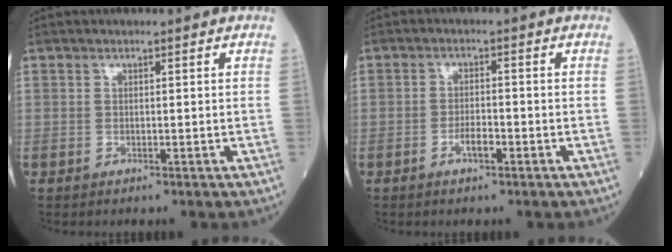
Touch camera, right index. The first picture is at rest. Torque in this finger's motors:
{"motor_torque": [0.25, 0.07, 0.15, 0.05]}